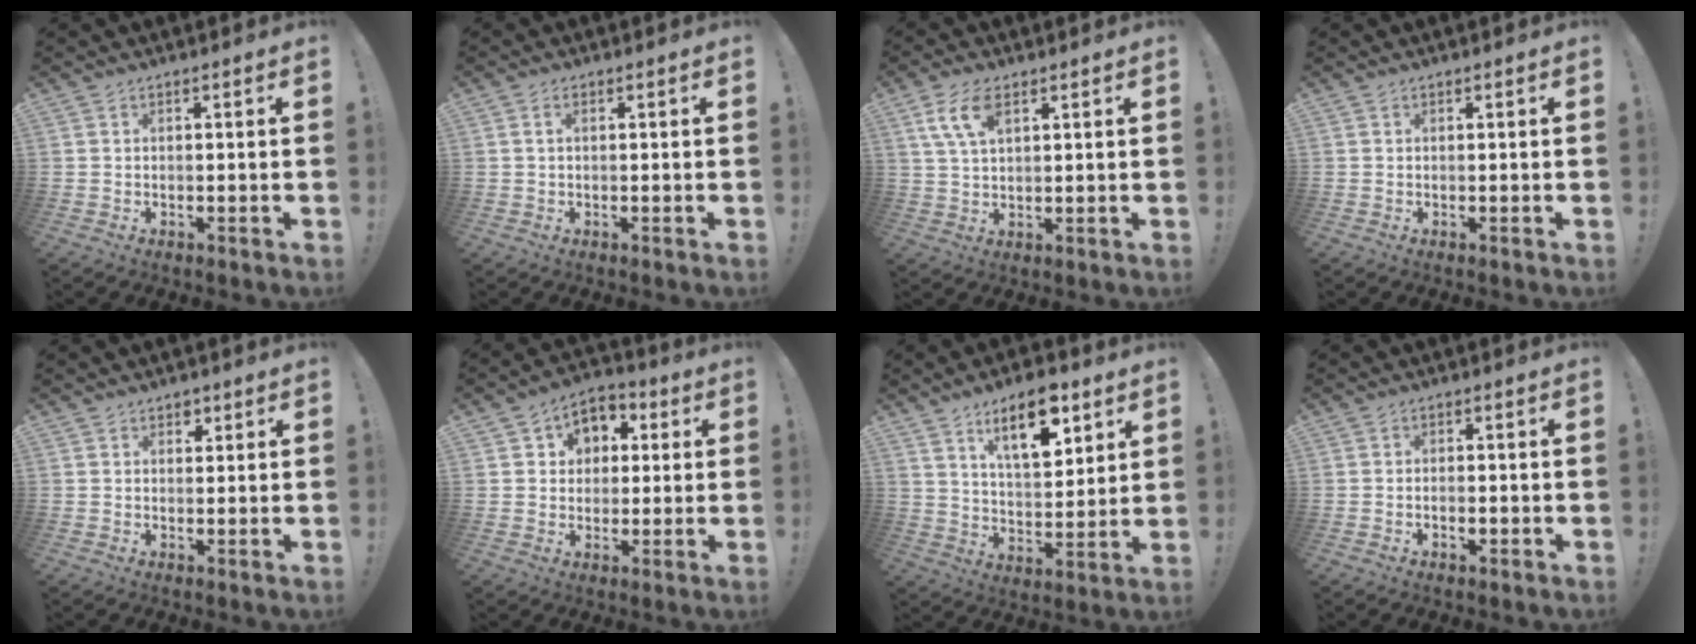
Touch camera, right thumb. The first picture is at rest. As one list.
[{"total": 1.2, "force": [0.2, 0.4, 1.1], "torque": [-0.024, 0.003, 0.003]}, {"total": 7.9, "force": [3.6, 3.5, 6.0], "torque": [-0.122, -0.002, 0.068]}, {"total": 0.0}, {"total": 2.3, "force": [1.4, 1.8, 0.7], "torque": [0.003, -0.009, 0.020]}, {"total": 7.2, "force": [1.5, 6.6, 2.5], "torque": [-0.027, -0.003, 0.032]}, {"total": 14.1, "force": [8.4, 6.0, 9.5], "torque": [-0.149, -0.031, 0.143]}, {"total": 1.7, "force": [-1.1, 0.8, 1.0], "torque": [-0.007, -0.002, -0.019]}]